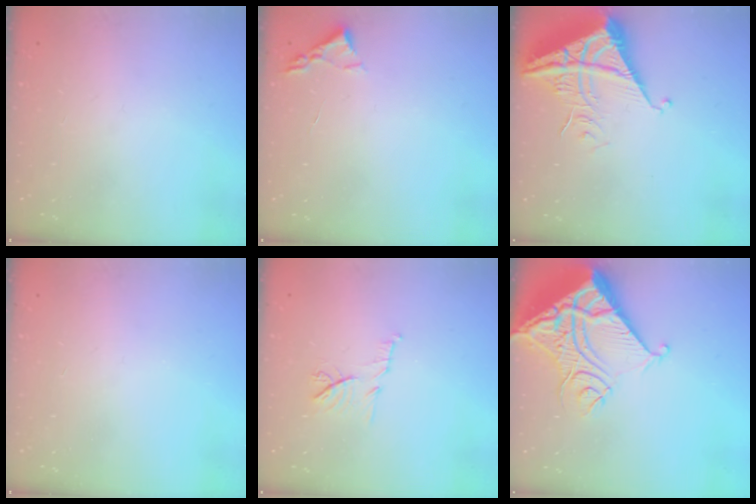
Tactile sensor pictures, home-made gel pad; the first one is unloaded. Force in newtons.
{"total": 2.4, "press": 2.3, "slide": 0.3}
{"total": 7.0, "press": 7.0, "slide": 0.8}
{"total": 0.0}
{"total": 7.5, "press": 7.5, "slide": 0.7}
{"total": 19.5, "press": 19.4, "slide": 2.7}